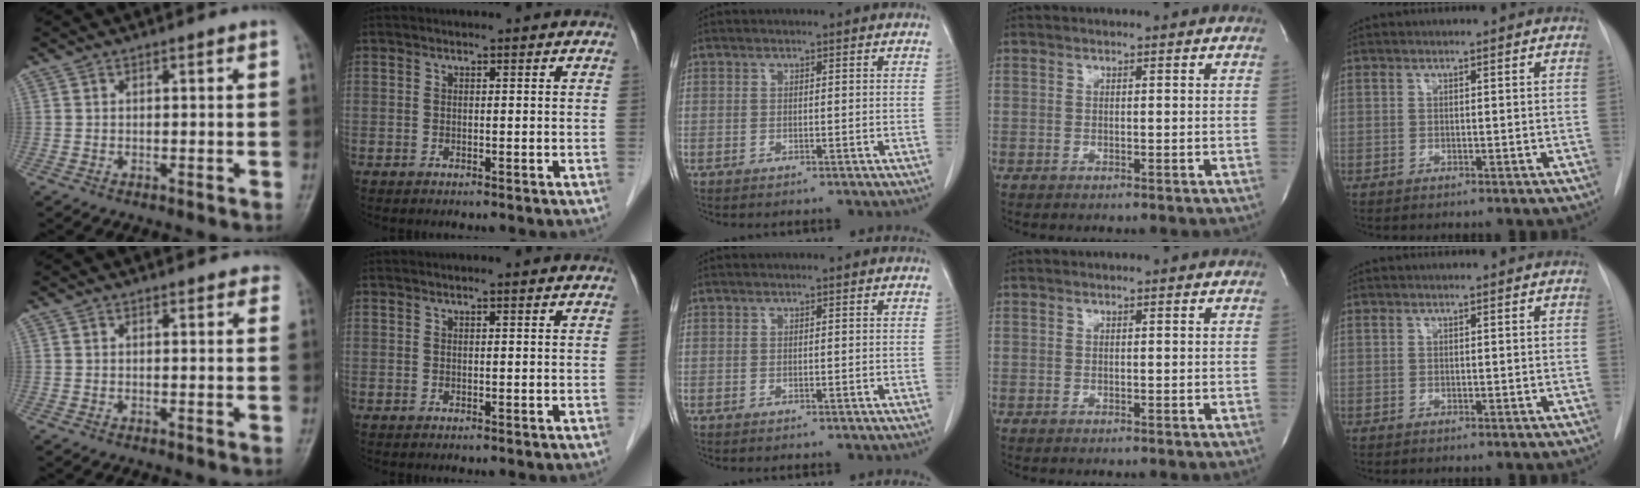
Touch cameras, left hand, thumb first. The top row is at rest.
{"thumb": {"total": 2.3, "force": [2.0, 1.0, 0.5], "torque": [0.015, -0.005, 0.010]}, "index": {"total": 1.2, "force": [1.1, -0.1, 0.4], "torque": [-0.016, 0.005, 0.014]}}